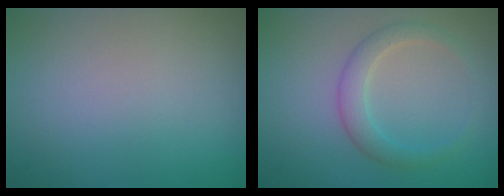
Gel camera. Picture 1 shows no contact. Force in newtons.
{"total": 2.4, "press": 2.4, "slide": 0.1}